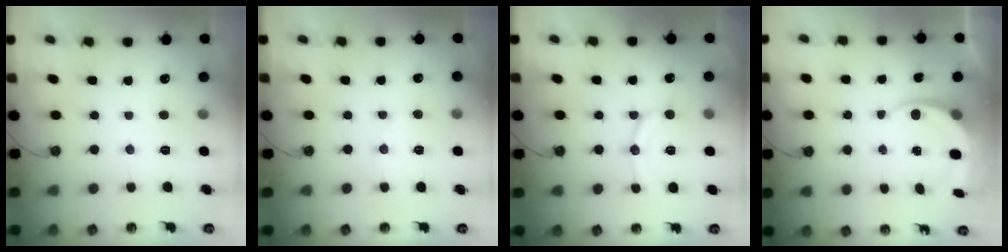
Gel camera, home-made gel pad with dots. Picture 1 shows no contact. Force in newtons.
{"total": 5.0, "press": 5.0, "slide": 0.4}
{"total": 11.0, "press": 10.6, "slide": 3.0}
{"total": 6.5, "press": 6.4, "slide": 1.0}